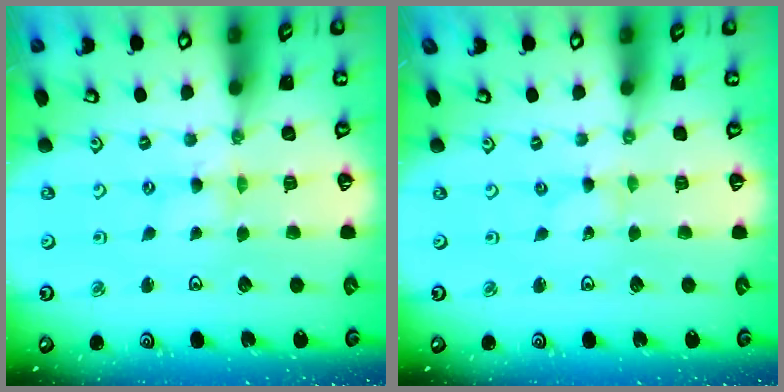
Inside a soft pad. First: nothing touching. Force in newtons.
{"total": 0.0}